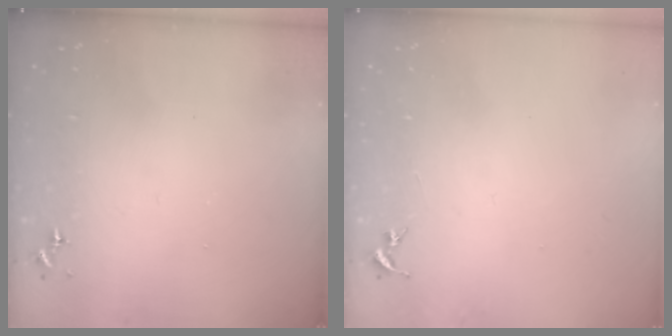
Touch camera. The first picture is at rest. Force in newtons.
{"total": 0.0}